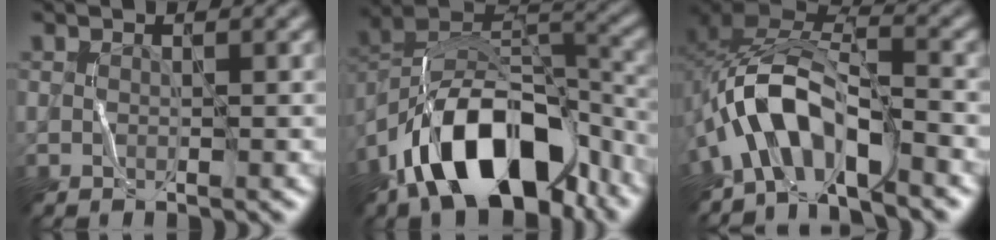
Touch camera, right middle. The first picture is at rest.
{"total": 13.2, "force": [-7.8, 6.6, 8.3], "torque": [-0.139, 0.006, -0.145]}
{"total": 7.9, "force": [-3.9, 3.6, 5.9], "torque": [-0.106, 0.023, -0.081]}